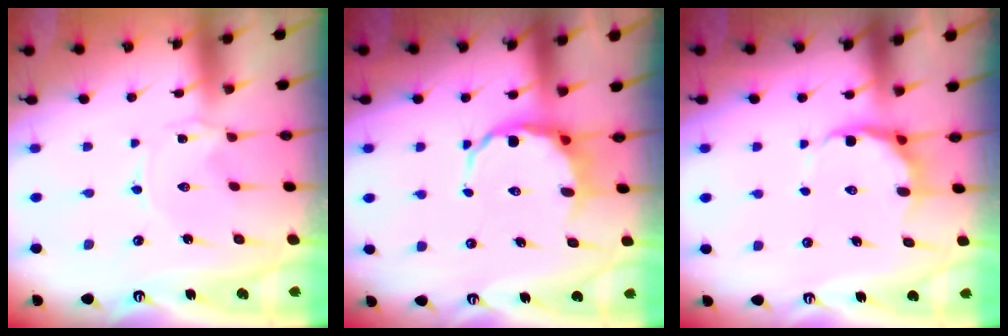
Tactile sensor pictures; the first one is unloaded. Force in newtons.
{"total": 7.7, "press": 7.4, "slide": 1.9}
{"total": 8.9, "press": 8.5, "slide": 2.4}